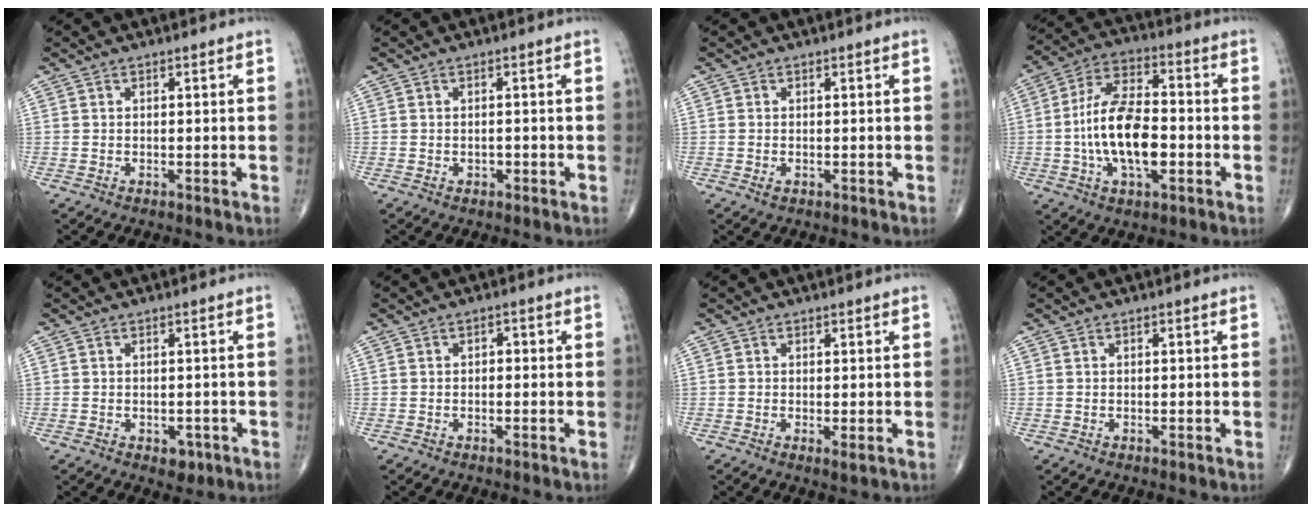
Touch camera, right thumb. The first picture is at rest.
{"total": 1.1, "force": [-0.4, 0.8, 0.7], "torque": [-0.009, 0.003, -0.005]}
{"total": 0.9, "force": [-0.3, 0.6, 0.6], "torque": [-0.013, -0.001, -0.004]}
{"total": 15.4, "force": [-2.4, 7.6, 13.2], "torque": [-0.242, 0.026, -0.046]}
{"total": 2.5, "force": [-1.1, 1.7, 1.4], "torque": [-0.007, 0.001, -0.009]}
{"total": 1.4, "force": [-0.1, 1.0, 1.0], "torque": [-0.004, 0.005, -0.007]}
{"total": 1.3, "force": [-0.2, 0.3, 1.3], "torque": [-0.027, -0.007, -0.006]}
{"total": 0.0}